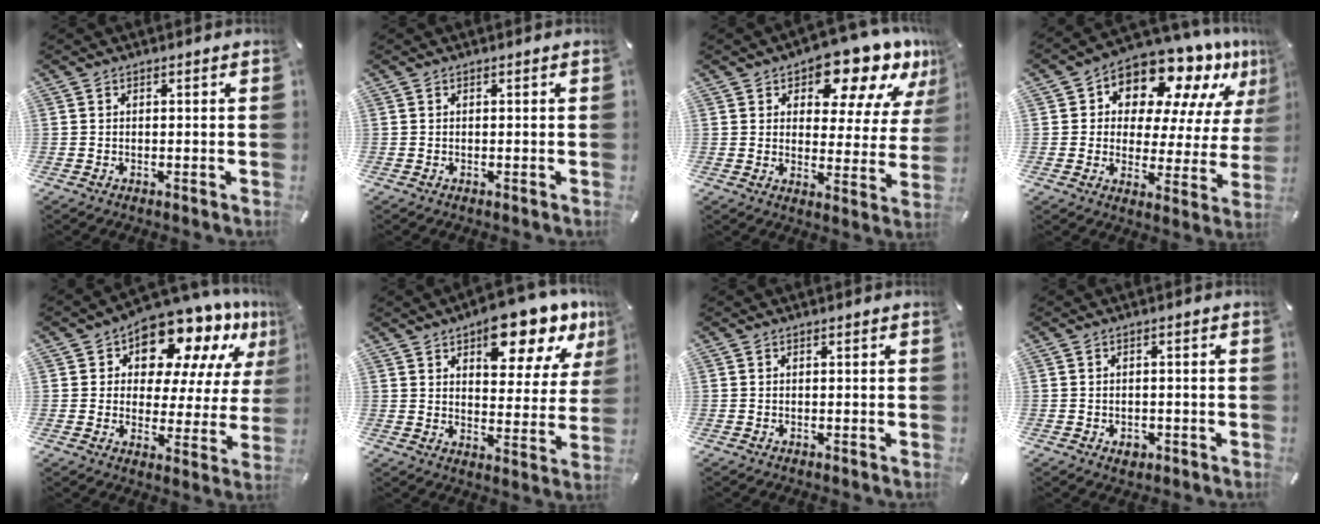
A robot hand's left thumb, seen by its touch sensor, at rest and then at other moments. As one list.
[{"total": 0.0}, {"total": 14.8, "force": [11.2, 6.5, 7.3], "torque": [-0.105, -0.077, 0.190]}, {"total": 13.6, "force": [10.6, 6.7, 5.2], "torque": [-0.079, -0.099, 0.180]}, {"total": 13.4, "force": [10.3, 6.7, 5.5], "torque": [-0.090, -0.084, 0.176]}, {"total": 13.4, "force": [9.2, 6.3, 7.5], "torque": [-0.078, -0.060, 0.153]}, {"total": 0.0}, {"total": 2.2, "force": [-0.9, 1.7, 1.2], "torque": [-0.021, 0.005, -0.017]}]